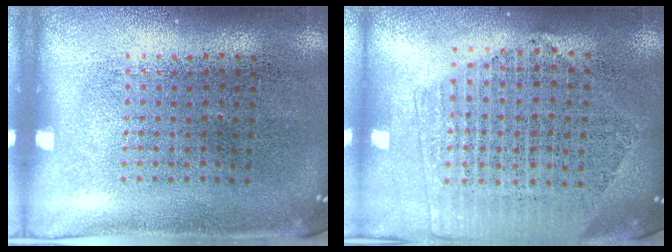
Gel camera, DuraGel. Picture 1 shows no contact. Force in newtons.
{"total": 2.1, "press": 1.9, "slide": 0.8}